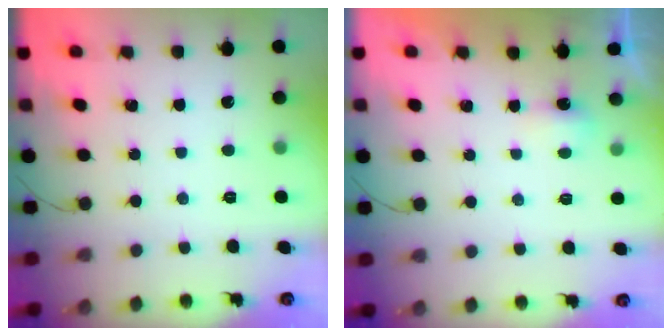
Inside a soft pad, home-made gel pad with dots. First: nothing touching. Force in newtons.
{"total": 2.9, "press": 2.8, "slide": 0.6}